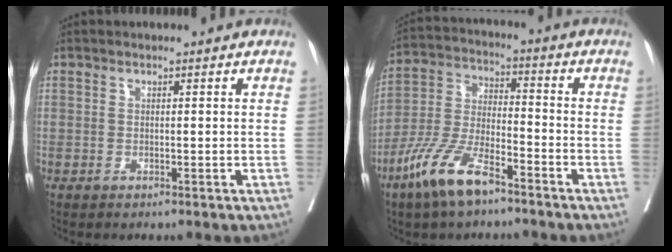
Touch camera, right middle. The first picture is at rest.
{"total": 11.2, "force": [-7.4, 2.9, 7.8], "torque": [-0.167, -0.012, -0.148]}